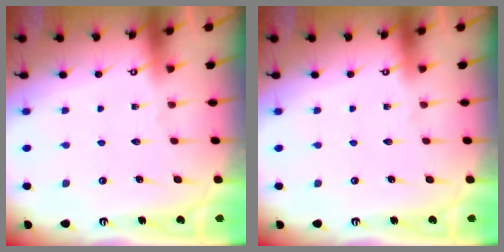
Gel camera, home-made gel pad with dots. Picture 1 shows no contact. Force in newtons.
{"total": 0.0}